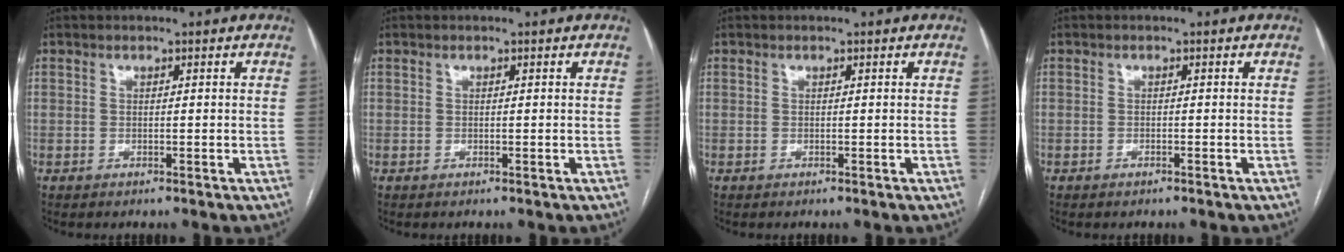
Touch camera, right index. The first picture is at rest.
{"total": 0.0}
{"total": 0.0}
{"total": 0.5, "force": [-0.5, 0.2, 0.2], "torque": [-0.009, -0.001, -0.006]}